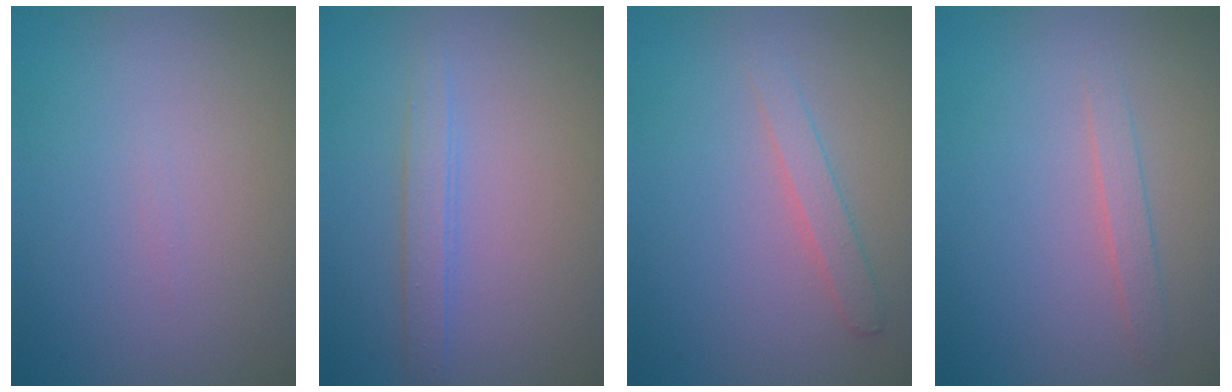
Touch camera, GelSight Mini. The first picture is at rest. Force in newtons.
{"total": 1.8, "press": 1.8, "slide": 0.1}
{"total": 1.7, "press": 1.7, "slide": 0.1}
{"total": 1.4, "press": 1.4, "slide": 0.1}